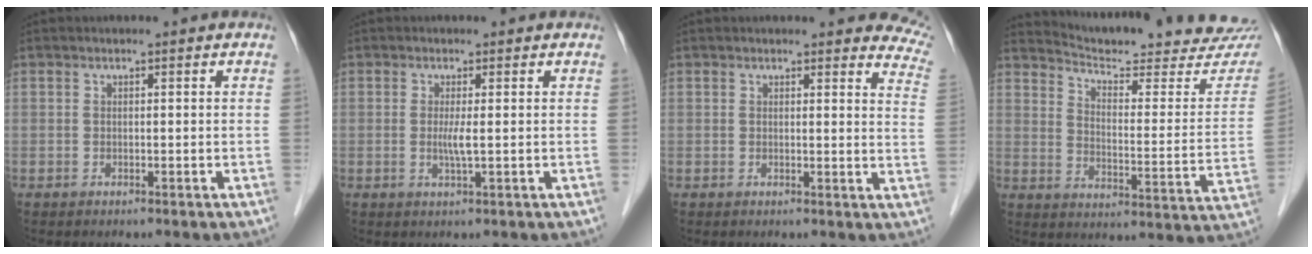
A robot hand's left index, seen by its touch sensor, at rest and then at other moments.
{"total": 2.0, "force": [0.0, -0.2, 2.0], "torque": [-0.045, -0.004, 0.000]}
{"total": 10.3, "force": [9.6, 2.4, 2.9], "torque": [0.006, -0.039, 0.066]}
{"total": 22.6, "force": [21.7, 2.2, 6.0], "torque": [-0.079, -0.093, 0.268]}